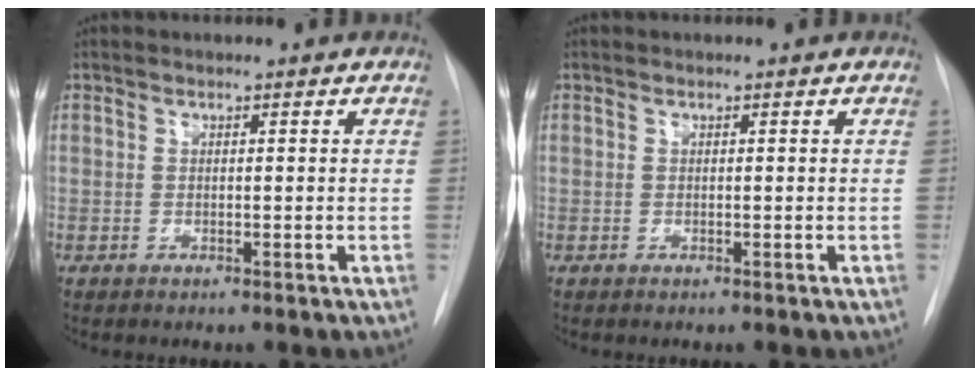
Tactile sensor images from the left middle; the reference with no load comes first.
{"total": 0.0}